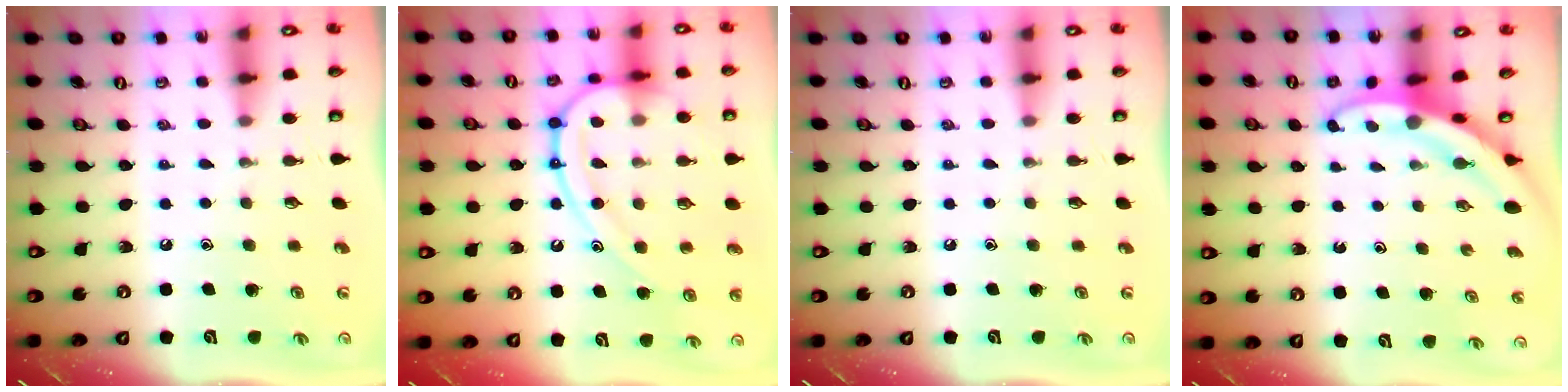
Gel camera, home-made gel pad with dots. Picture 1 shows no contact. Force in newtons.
{"total": 16.0, "press": 16.0, "slide": 1.5}
{"total": 0.0}
{"total": 3.2, "press": 3.2, "slide": 0.3}